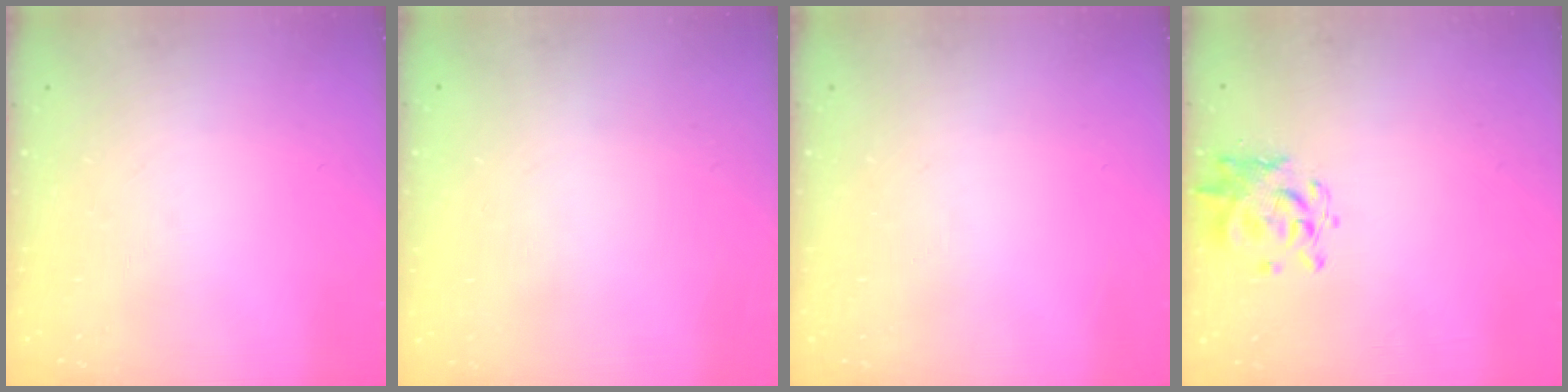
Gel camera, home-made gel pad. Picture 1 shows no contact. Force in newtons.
{"total": 1.8, "press": 1.8, "slide": 0.2}
{"total": 0.0}
{"total": 1.3, "press": 1.2, "slide": 0.4}